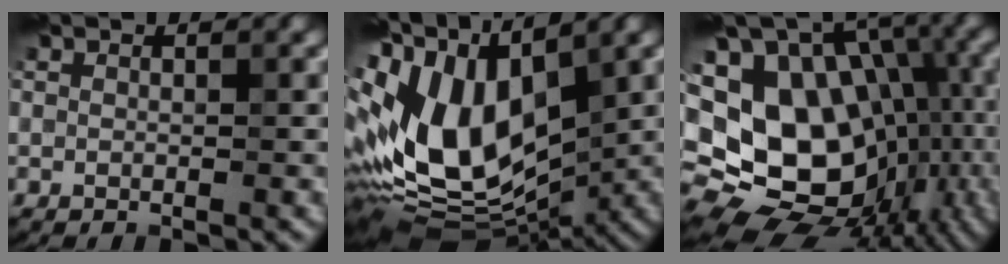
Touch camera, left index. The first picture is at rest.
{"total": 14.9, "force": [1.4, 8.7, 12.0], "torque": [-0.264, 0.004, 0.026]}
{"total": 17.7, "force": [-2.2, 13.2, 11.6], "torque": [-0.193, 0.003, -0.003]}